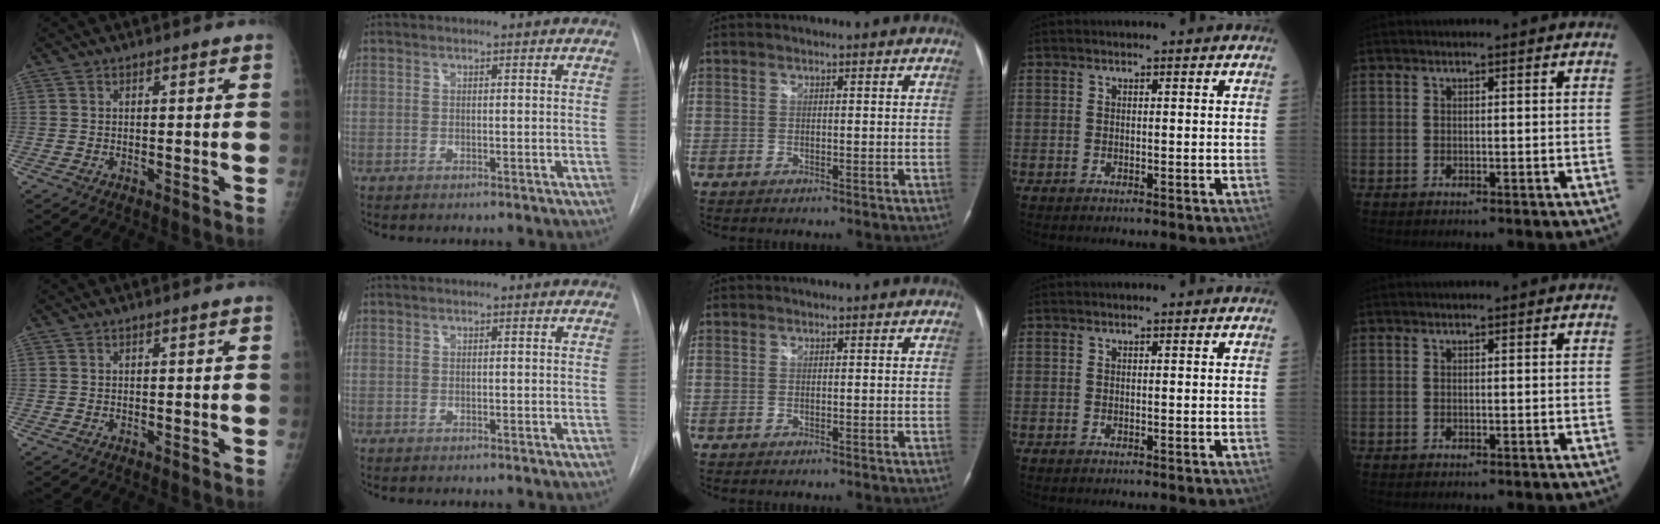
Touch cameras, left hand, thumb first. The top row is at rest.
{}